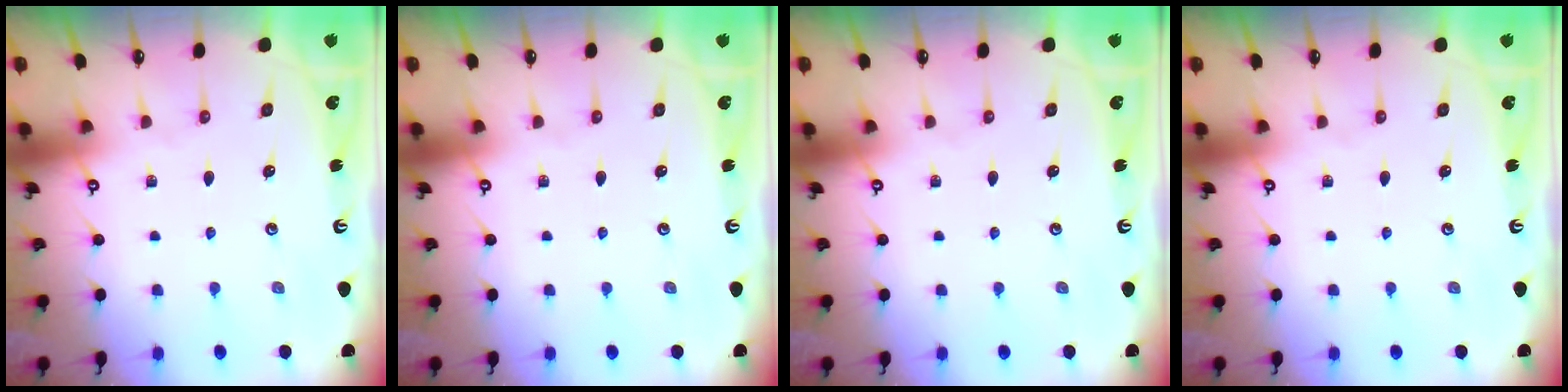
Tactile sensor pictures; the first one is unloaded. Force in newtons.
{"total": 0.0}
{"total": 0.0}
{"total": 0.0}